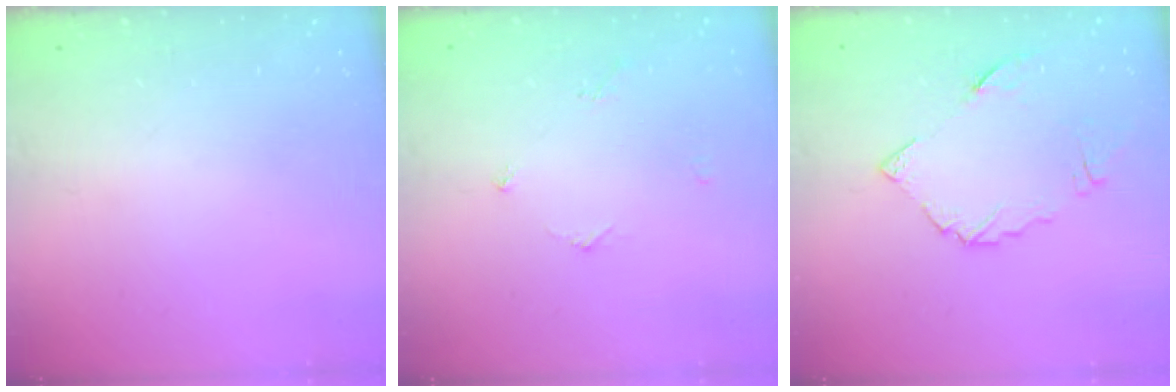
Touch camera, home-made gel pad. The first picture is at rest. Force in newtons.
{"total": 3.6, "press": 3.5, "slide": 0.5}
{"total": 9.0, "press": 9.0, "slide": 1.0}